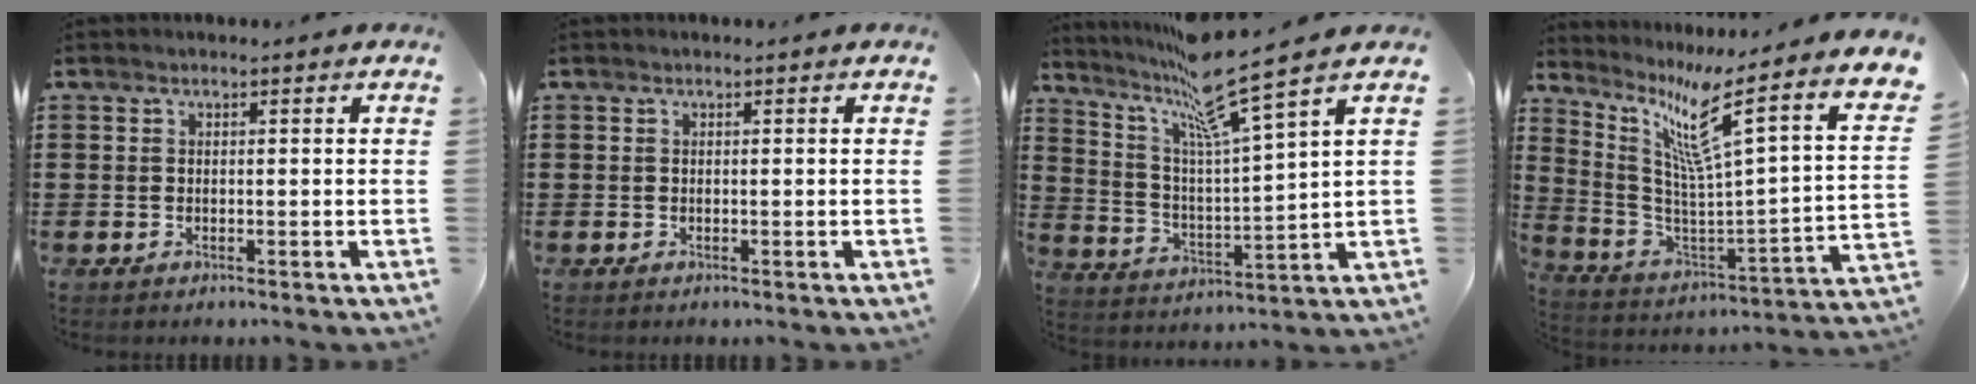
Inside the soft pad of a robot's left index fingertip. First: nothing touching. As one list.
[{"total": 0.0}, {"total": 11.3, "force": [8.9, 0.0, 7.1], "torque": [-0.157, -0.040, 0.145]}, {"total": 10.1, "force": [5.4, 0.5, 8.5], "torque": [-0.172, -0.052, 0.066]}]